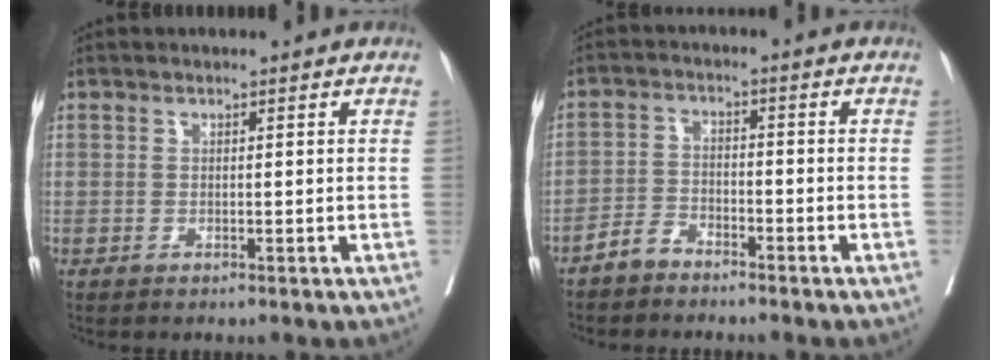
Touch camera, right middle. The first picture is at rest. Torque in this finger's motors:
{"motor_torque": [-0.09, -1.08, 0.06, 0.00]}